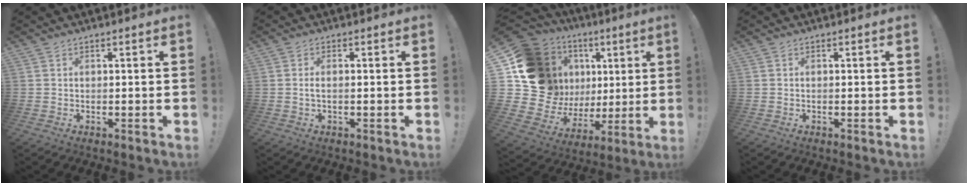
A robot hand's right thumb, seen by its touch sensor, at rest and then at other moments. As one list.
[{"total": 2.1, "force": [-0.3, 0.5, 2.0], "torque": [-0.044, 0.001, -0.007]}, {"total": 20.1, "force": [7.4, 15.9, 9.7], "torque": [-0.166, -0.064, 0.181]}, {"total": 0.0}]